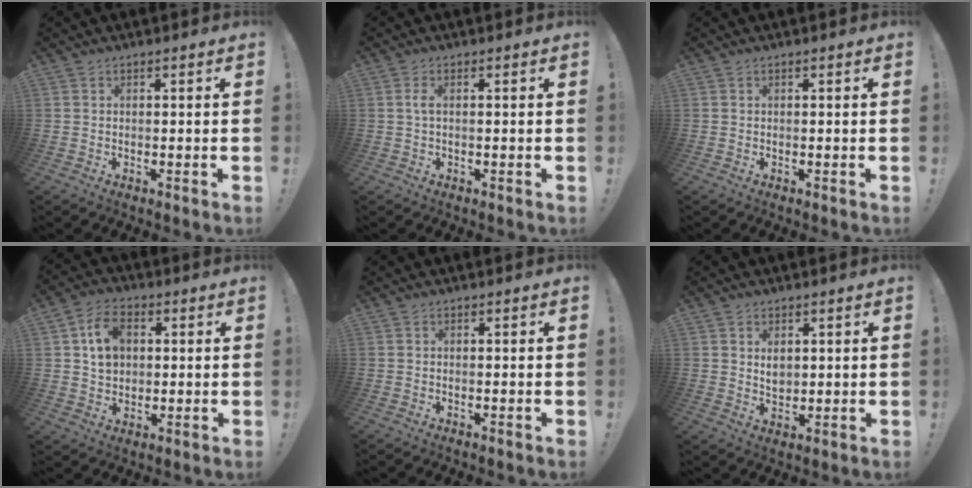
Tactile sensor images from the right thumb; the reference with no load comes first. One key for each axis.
{"total": 1.8, "fx": 0.1, "fy": 0.2, "fz": 1.8, "tx": -0.035, "ty": 0.003, "tz": 0.000}
{"total": 0.0}
{"total": 10.2, "fx": 2.8, "fy": 7.9, "fz": 5.7, "tx": -0.078, "ty": 0.003, "tz": 0.055}
{"total": 0.0}
{"total": 4.0, "fx": 1.7, "fy": 3.1, "fz": 1.8, "tx": -0.018, "ty": -0.013, "tz": 0.028}